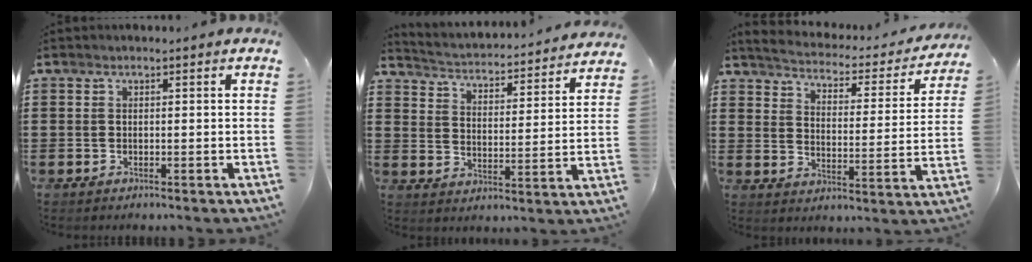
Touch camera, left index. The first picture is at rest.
{"total": 2.7, "force": [2.7, -0.2, -0.1], "torque": [-0.021, -0.033, 0.035]}
{"total": 2.8, "force": [2.8, 0.3, 0.5], "torque": [-0.033, -0.028, 0.038]}